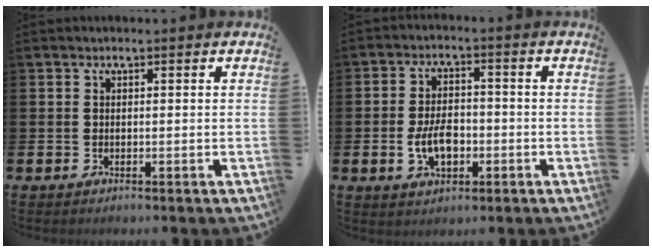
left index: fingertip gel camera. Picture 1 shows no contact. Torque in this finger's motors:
{"motor_torque": [1.16, 0.98, 0.18, 0.10]}